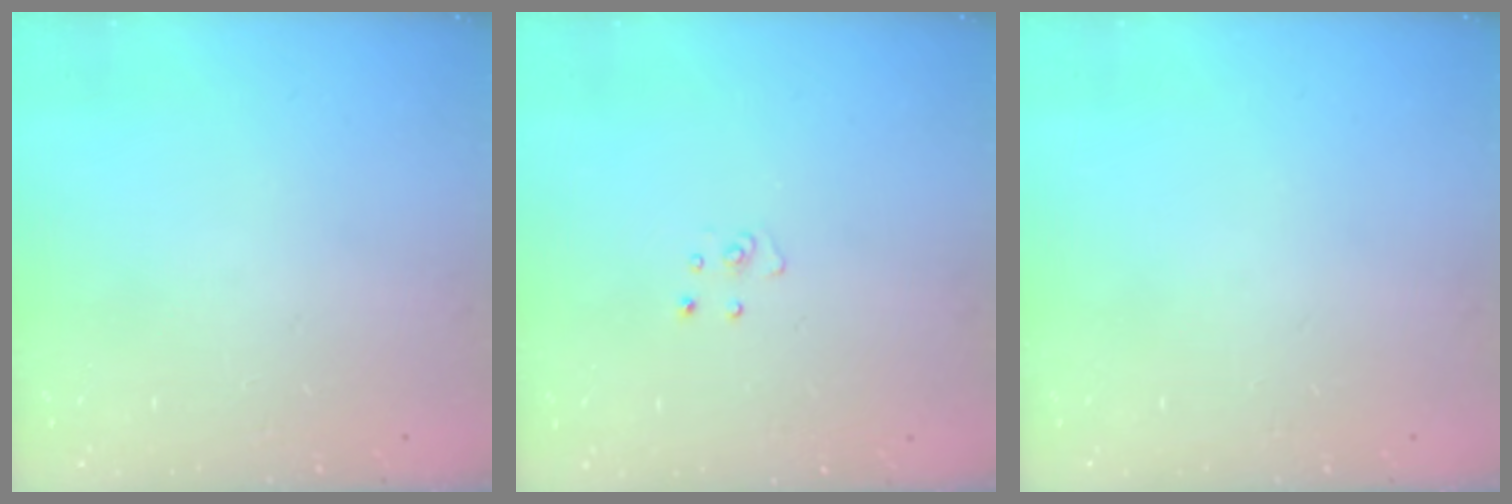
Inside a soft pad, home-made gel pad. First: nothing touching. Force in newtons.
{"total": 3.0, "press": 3.0, "slide": 0.3}
{"total": 0.0}